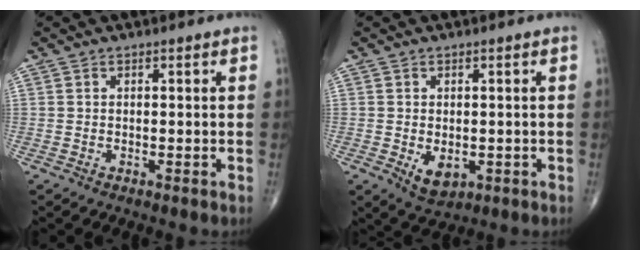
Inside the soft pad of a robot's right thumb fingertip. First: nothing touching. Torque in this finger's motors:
{"motor_torque": [-0.17, 0.29, 0.20, 0.15, 0.07]}